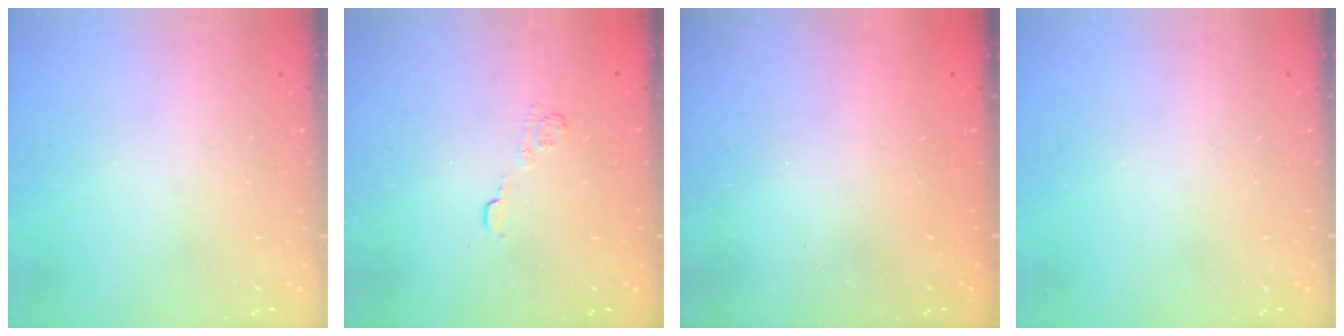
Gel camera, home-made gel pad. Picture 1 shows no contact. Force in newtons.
{"total": 6.0, "press": 5.9, "slide": 1.0}
{"total": 2.3, "press": 2.2, "slide": 0.8}
{"total": 0.0}